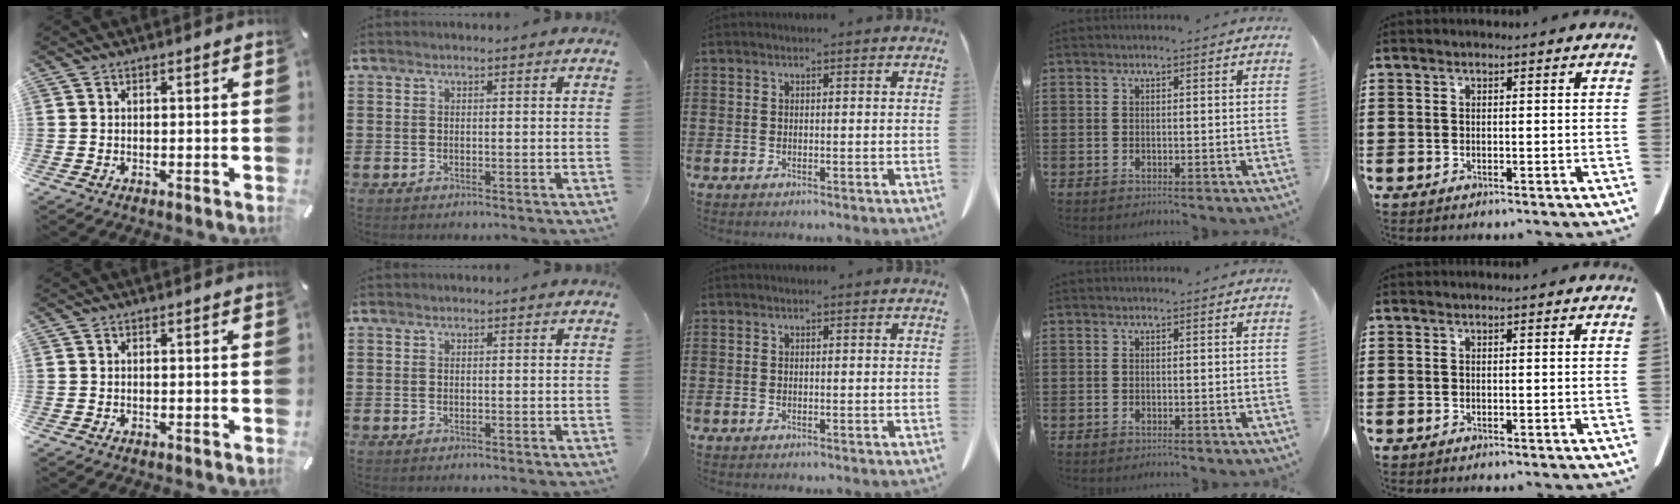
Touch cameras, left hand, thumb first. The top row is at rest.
{}